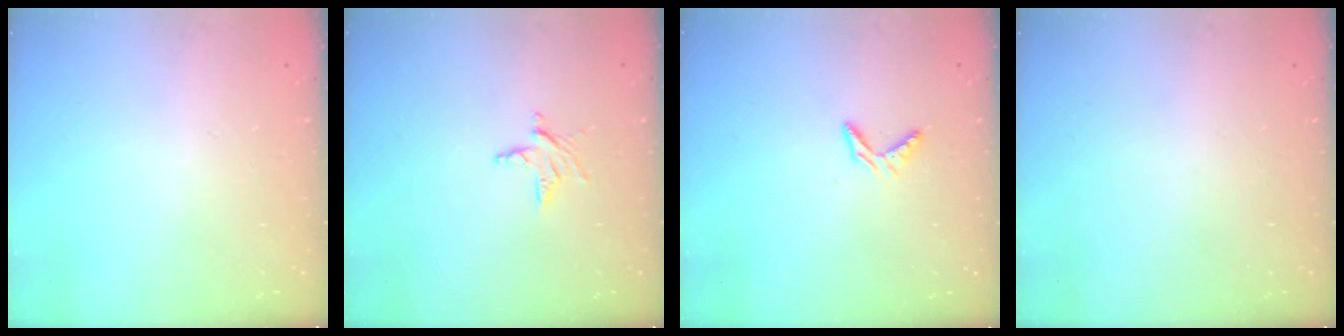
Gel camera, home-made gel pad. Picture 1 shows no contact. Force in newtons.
{"total": 4.2, "press": 4.2, "slide": 0.3}
{"total": 4.0, "press": 4.0, "slide": 0.3}
{"total": 0.0}